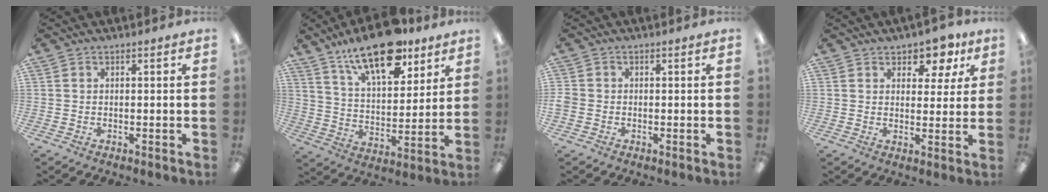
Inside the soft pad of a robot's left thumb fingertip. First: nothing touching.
{"total": 18.8, "force": [13.1, 8.0, 10.9], "torque": [-0.170, -0.069, 0.221]}
{"total": 1.8, "force": [-0.6, 1.6, 0.7], "torque": [-0.011, 0.003, -0.011]}
{"total": 6.4, "force": [4.4, 3.7, 2.7], "torque": [-0.024, -0.024, 0.072]}